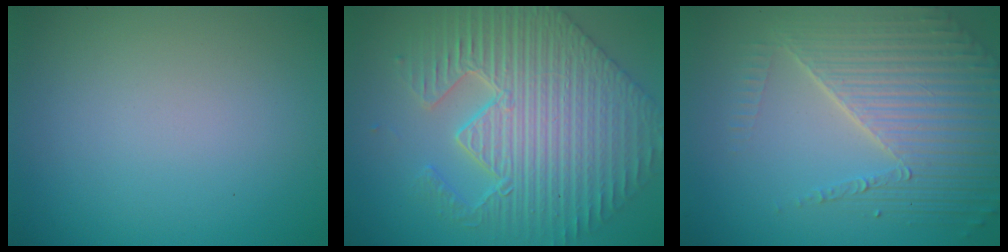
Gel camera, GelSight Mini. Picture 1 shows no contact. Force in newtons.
{"total": 7.7, "press": 6.3, "slide": 4.6}
{"total": 6.9, "press": 5.0, "slide": 4.8}